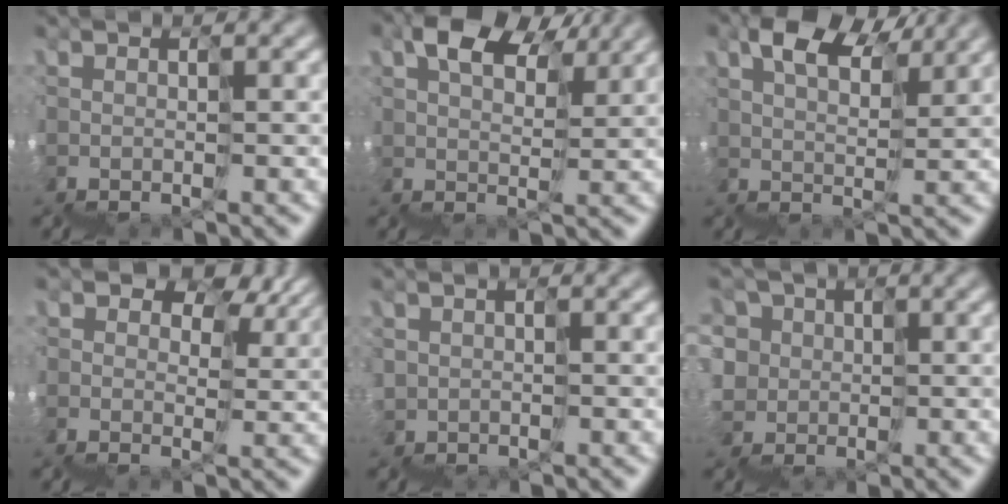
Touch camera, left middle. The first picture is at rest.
{"total": 6.0, "force": [5.2, 2.3, 1.8], "torque": [-0.032, 0.043, 0.075]}
{"total": 5.4, "force": [5.3, 0.8, 0.7], "torque": [-0.006, 0.051, 0.072]}
{"total": 8.0, "force": [4.2, 5.8, 3.7], "torque": [-0.067, 0.024, 0.074]}
{"total": 2.1, "force": [1.0, 1.3, -1.3], "torque": [0.030, 0.009, 0.014]}
{"total": 5.9, "force": [4.0, 4.2, -1.5], "torque": [0.019, 0.060, 0.007]}